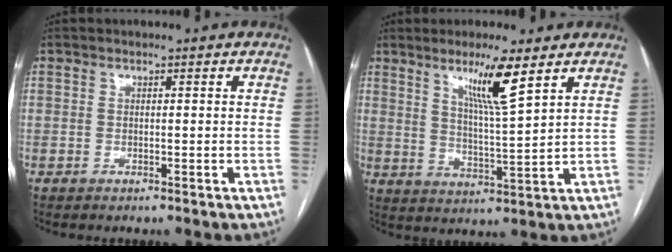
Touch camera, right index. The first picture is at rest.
{"total": 8.1, "force": [4.9, -0.5, 6.5], "torque": [-0.115, -0.014, 0.088]}